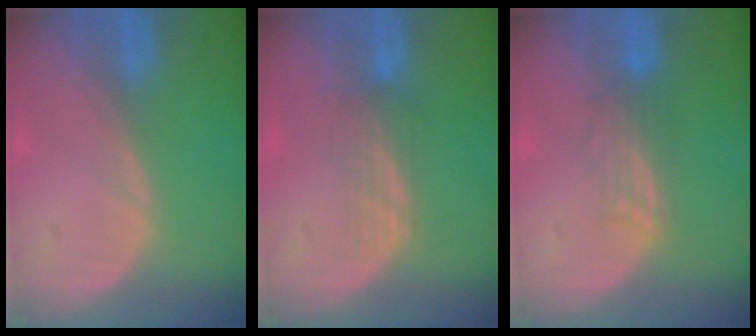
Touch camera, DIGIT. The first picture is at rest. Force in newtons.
{"total": 3.4, "press": 2.9, "slide": 1.9}
{"total": 2.7, "press": 2.7, "slide": 0.4}